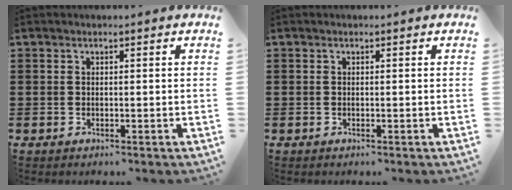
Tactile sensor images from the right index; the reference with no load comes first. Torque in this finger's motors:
{"motor_torque": [2.14, 0.00, -0.01, 0.00]}